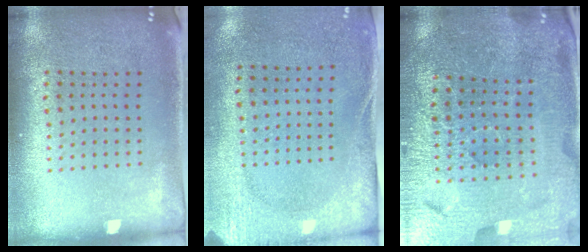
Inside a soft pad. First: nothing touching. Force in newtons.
{"total": 2.7, "press": 2.2, "slide": 1.7}
{"total": 4.1, "press": 4.0, "slide": 0.9}